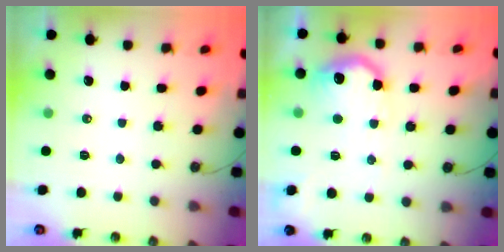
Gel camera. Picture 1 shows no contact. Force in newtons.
{"total": 14.4, "press": 14.4, "slide": 1.0}